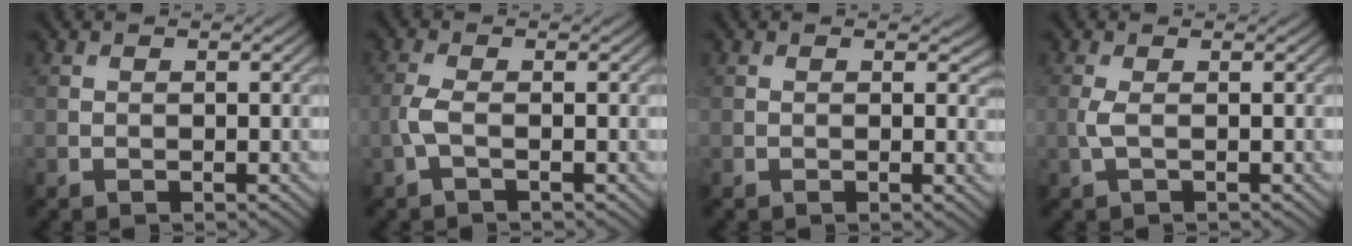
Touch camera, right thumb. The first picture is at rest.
{"total": 2.4, "force": [-0.7, 0.7, 2.2], "torque": [-0.062, 0.005, -0.021]}
{"total": 2.0, "force": [0.5, 1.0, 1.6], "torque": [-0.020, -0.002, 0.007]}
{"total": 1.7, "force": [-0.1, 0.4, 1.7], "torque": [-0.048, 0.005, -0.004]}